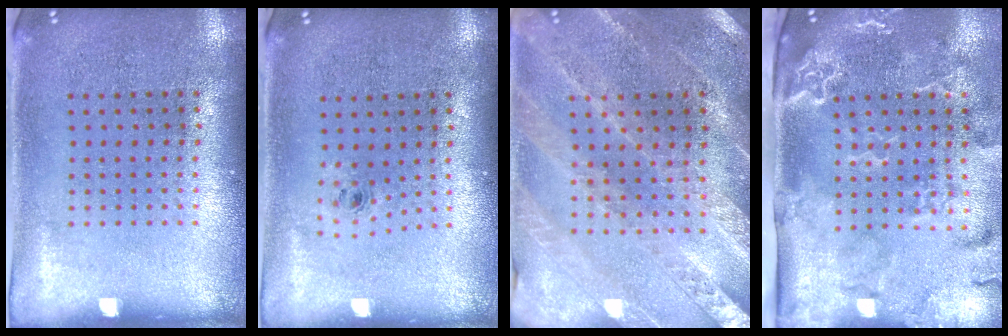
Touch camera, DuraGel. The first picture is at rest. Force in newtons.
{"total": 0.5, "press": 0.2, "slide": 0.5}
{"total": 1.3, "press": 1.3, "slide": 0.2}
{"total": 3.1, "press": 2.4, "slide": 2.0}